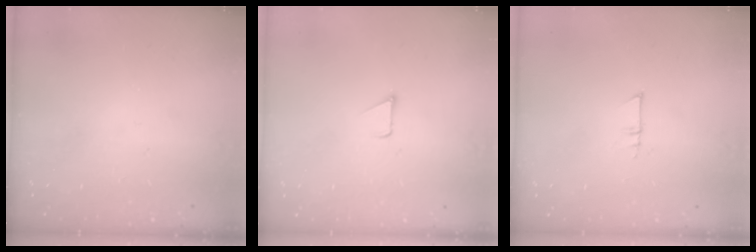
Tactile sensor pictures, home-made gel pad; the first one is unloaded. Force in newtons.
{"total": 1.2, "press": 1.2, "slide": 0.1}
{"total": 4.6, "press": 4.6, "slide": 0.4}